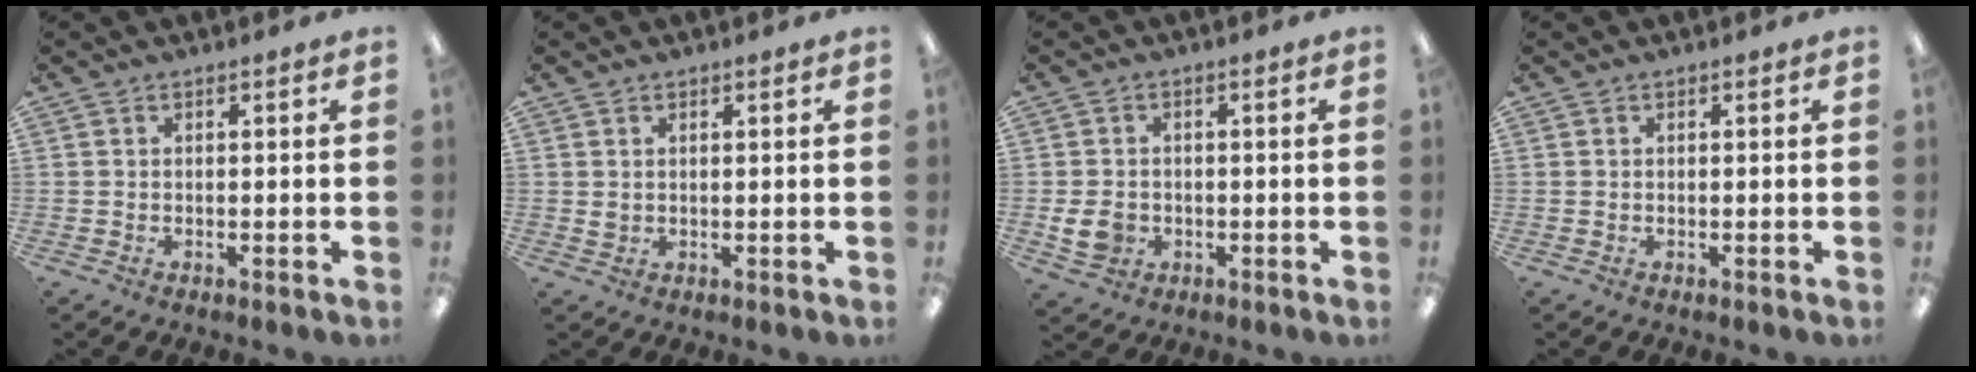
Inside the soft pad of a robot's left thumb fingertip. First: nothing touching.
{"total": 1.1, "force": [0.6, 0.9, 0.2], "torque": [0.001, -0.001, 0.010]}
{"total": 5.3, "force": [-1.2, 4.3, 2.8], "torque": [-0.060, 0.000, -0.022]}
{"total": 0.0}